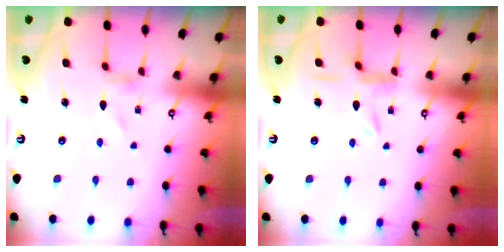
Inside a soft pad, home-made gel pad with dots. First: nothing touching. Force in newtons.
{"total": 6.0, "press": 5.9, "slide": 0.6}